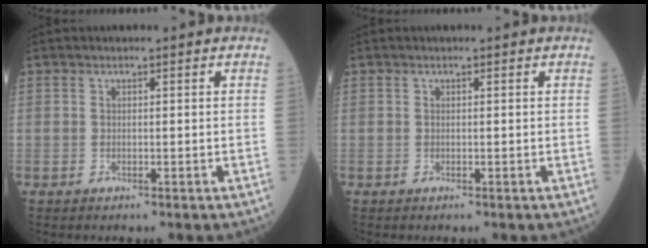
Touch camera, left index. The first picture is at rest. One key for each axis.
{"total": 0.0}